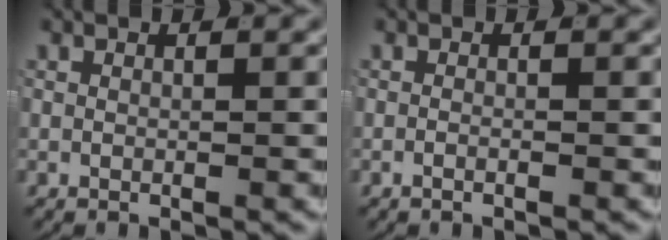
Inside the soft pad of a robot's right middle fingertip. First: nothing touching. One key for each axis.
{"total": 0.8, "fx": -0.7, "fy": 0.2, "fz": 0.4, "tx": -0.010, "ty": -0.001, "tz": -0.015}